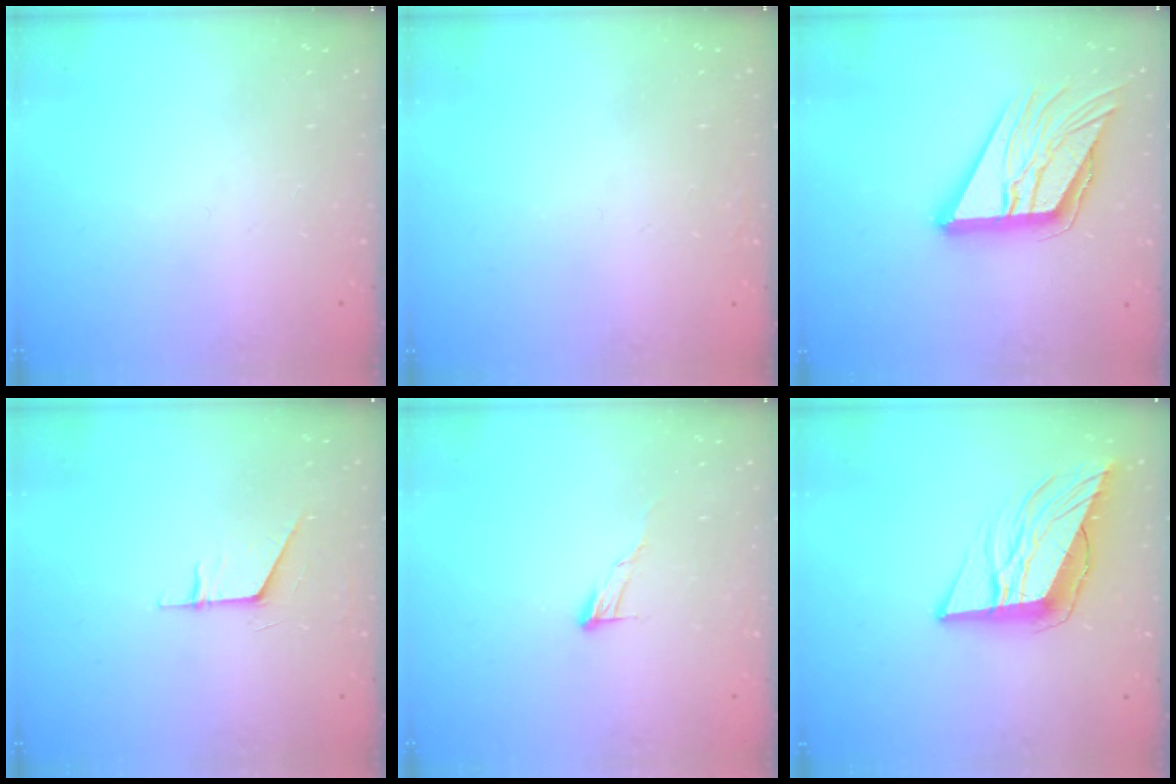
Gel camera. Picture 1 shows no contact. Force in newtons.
{"total": 1.6, "press": 1.5, "slide": 0.1}
{"total": 17.3, "press": 17.1, "slide": 2.7}
{"total": 5.8, "press": 5.8, "slide": 0.6}
{"total": 6.1, "press": 6.1, "slide": 0.3}
{"total": 12.0, "press": 11.6, "slide": 3.3}